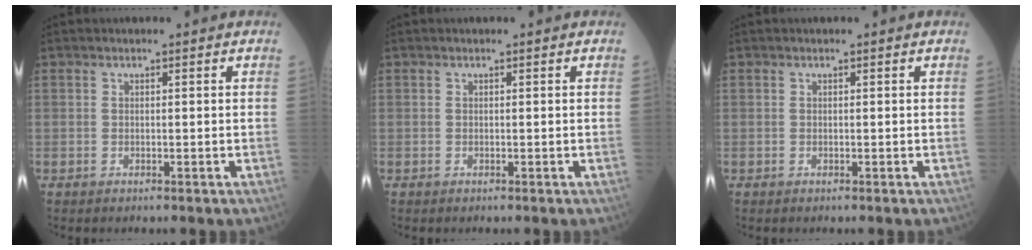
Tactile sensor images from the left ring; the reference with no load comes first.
{"total": 0.0}
{"total": 0.0}